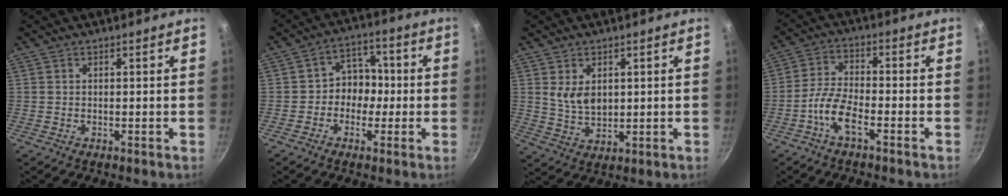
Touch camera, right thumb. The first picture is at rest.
{"total": 7.1, "force": [-1.0, 6.1, 3.4], "torque": [0.006, 0.027, -0.028]}
{"total": 6.0, "force": [1.5, 3.9, 4.4], "torque": [-0.066, -0.020, 0.037]}
{"total": 6.7, "force": [-3.6, 2.3, 5.1], "torque": [-0.110, 0.025, -0.079]}